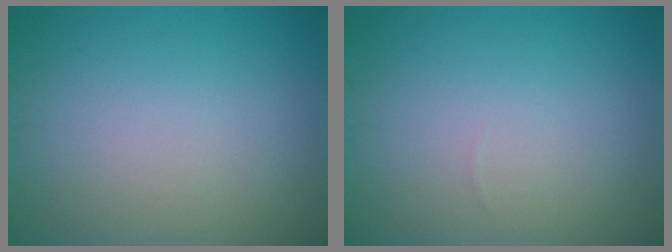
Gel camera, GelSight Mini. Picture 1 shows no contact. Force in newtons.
{"total": 0.0}